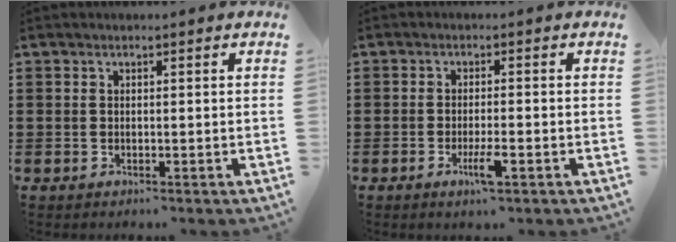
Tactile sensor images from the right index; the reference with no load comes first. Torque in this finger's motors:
{"motor_torque": [0.75, 0.18, 0.11, 0.06]}